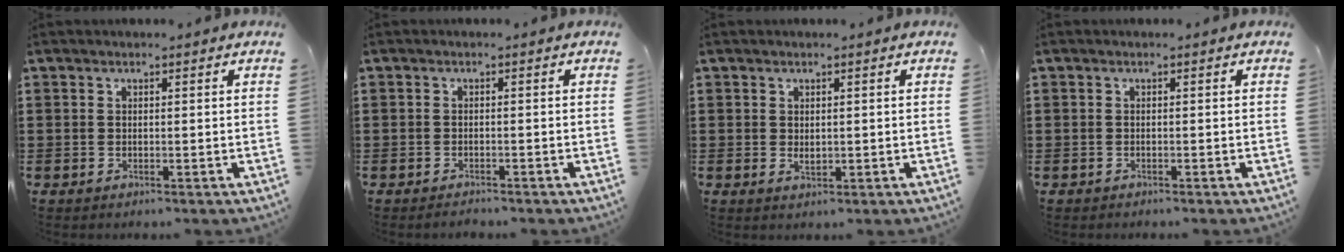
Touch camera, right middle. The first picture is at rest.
{"total": 0.9, "force": [-0.9, 0.1, 0.1], "torque": [-0.005, -0.001, -0.018]}
{"total": 1.1, "force": [0.2, 0.7, 0.9], "torque": [-0.010, 0.000, 0.001]}
{"total": 0.6, "force": [-0.5, 0.4, -0.1], "torque": [0.001, 0.002, -0.012]}